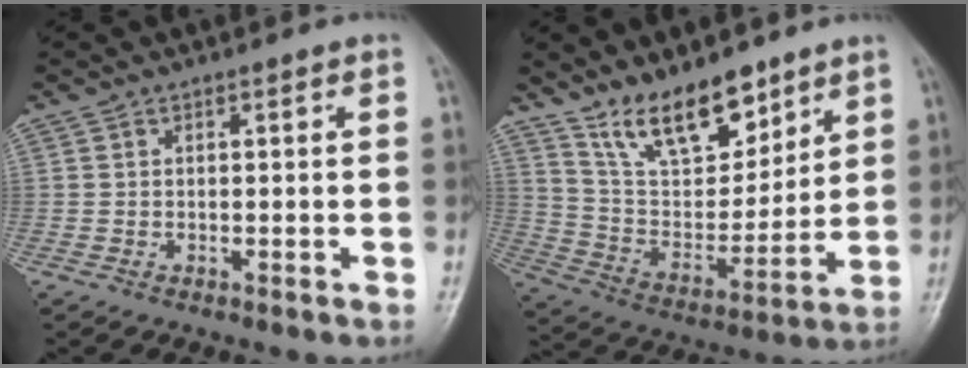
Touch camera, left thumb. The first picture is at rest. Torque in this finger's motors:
{"motor_torque": [0.75, 0.39, 1.30, -1.47, 0.25]}